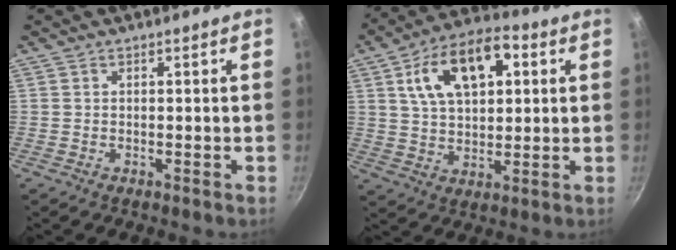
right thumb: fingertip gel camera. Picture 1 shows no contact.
{"total": 16.3, "force": [5.1, 9.3, 12.4], "torque": [-0.181, 0.009, 0.081]}